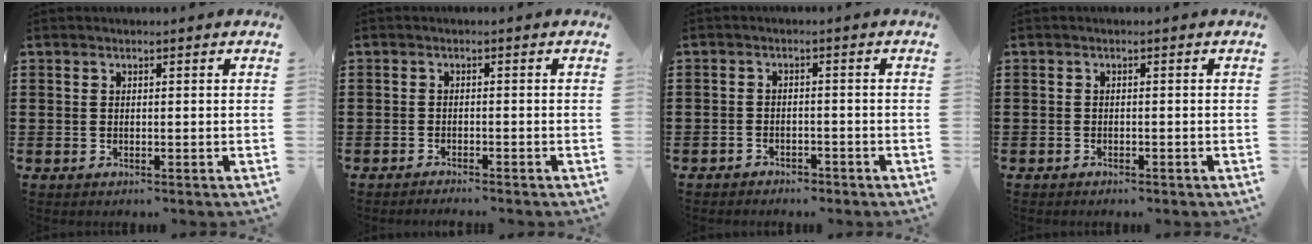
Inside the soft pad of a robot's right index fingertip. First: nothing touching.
{"total": 1.1, "force": [-1.1, 0.0, 0.1], "torque": [-0.004, 0.001, -0.022]}
{"total": 1.9, "force": [-1.8, 0.6, 0.0], "torque": [-0.005, 0.004, -0.039]}
{"total": 0.7, "force": [-0.6, 0.3, 0.1], "torque": [-0.005, 0.000, -0.012]}